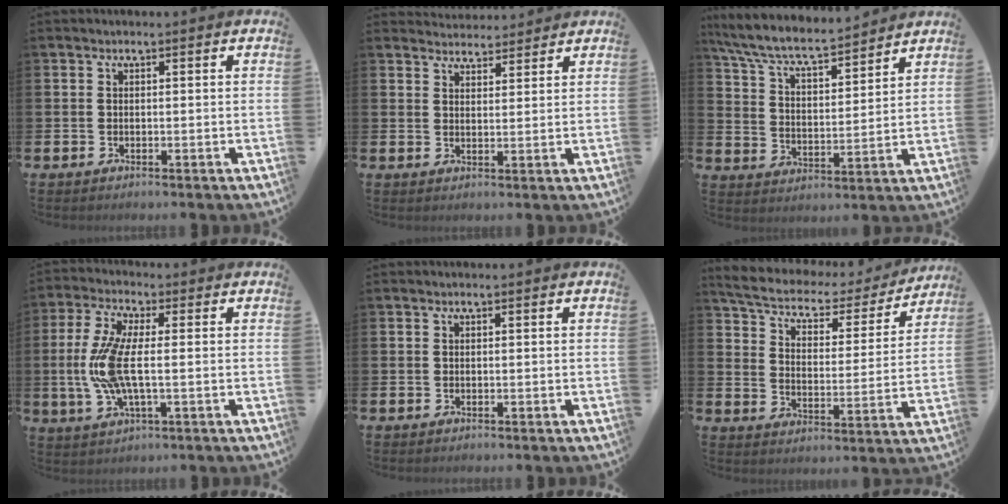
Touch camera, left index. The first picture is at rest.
{"total": 3.6, "force": [3.5, 0.8, -0.5], "torque": [0.001, -0.019, 0.065]}
{"total": 7.5, "force": [7.1, 1.0, 2.4], "torque": [-0.078, -0.052, 0.122]}
{"total": 7.9, "force": [-0.3, 2.8, 7.4], "torque": [-0.174, -0.007, -0.009]}
{"total": 0.0}
{"total": 5.7, "force": [4.9, 1.9, 2.0], "torque": [-0.064, -0.035, 0.078]}